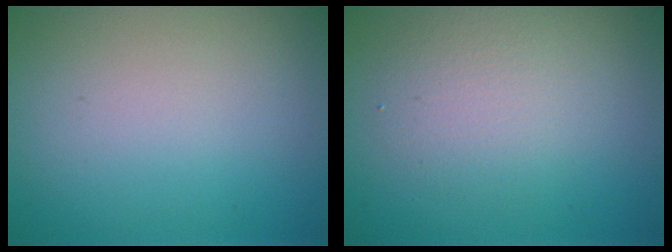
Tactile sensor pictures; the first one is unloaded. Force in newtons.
{"total": 3.1, "press": 3.1, "slide": 0.1}